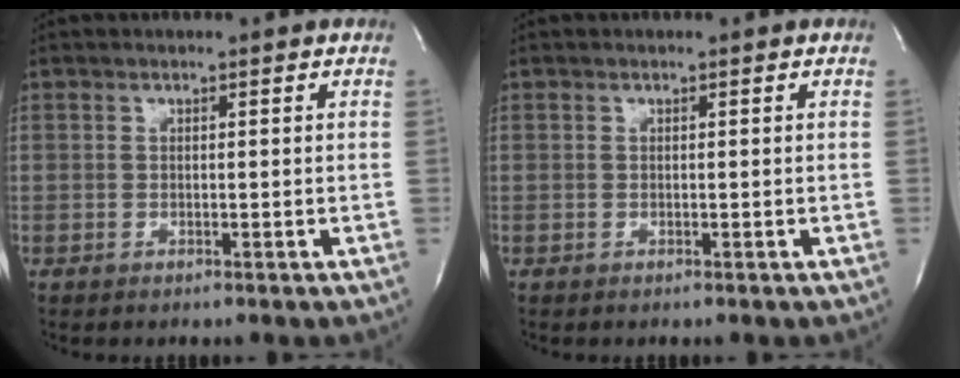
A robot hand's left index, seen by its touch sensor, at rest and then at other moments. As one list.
[{"total": 0.0}]